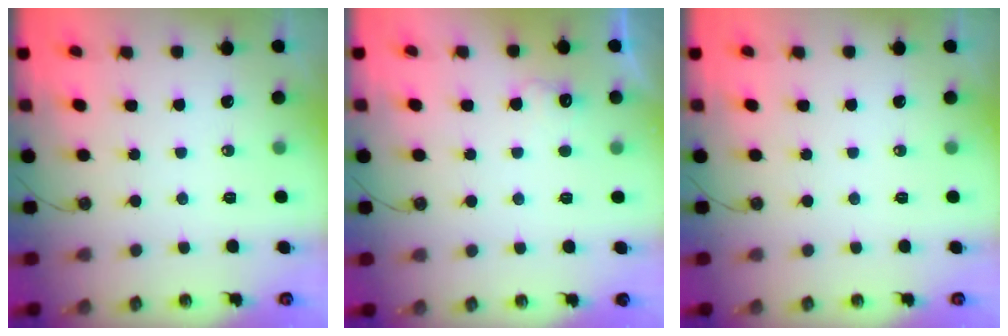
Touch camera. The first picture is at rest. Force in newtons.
{"total": 6.1, "press": 5.9, "slide": 1.3}
{"total": 0.0}